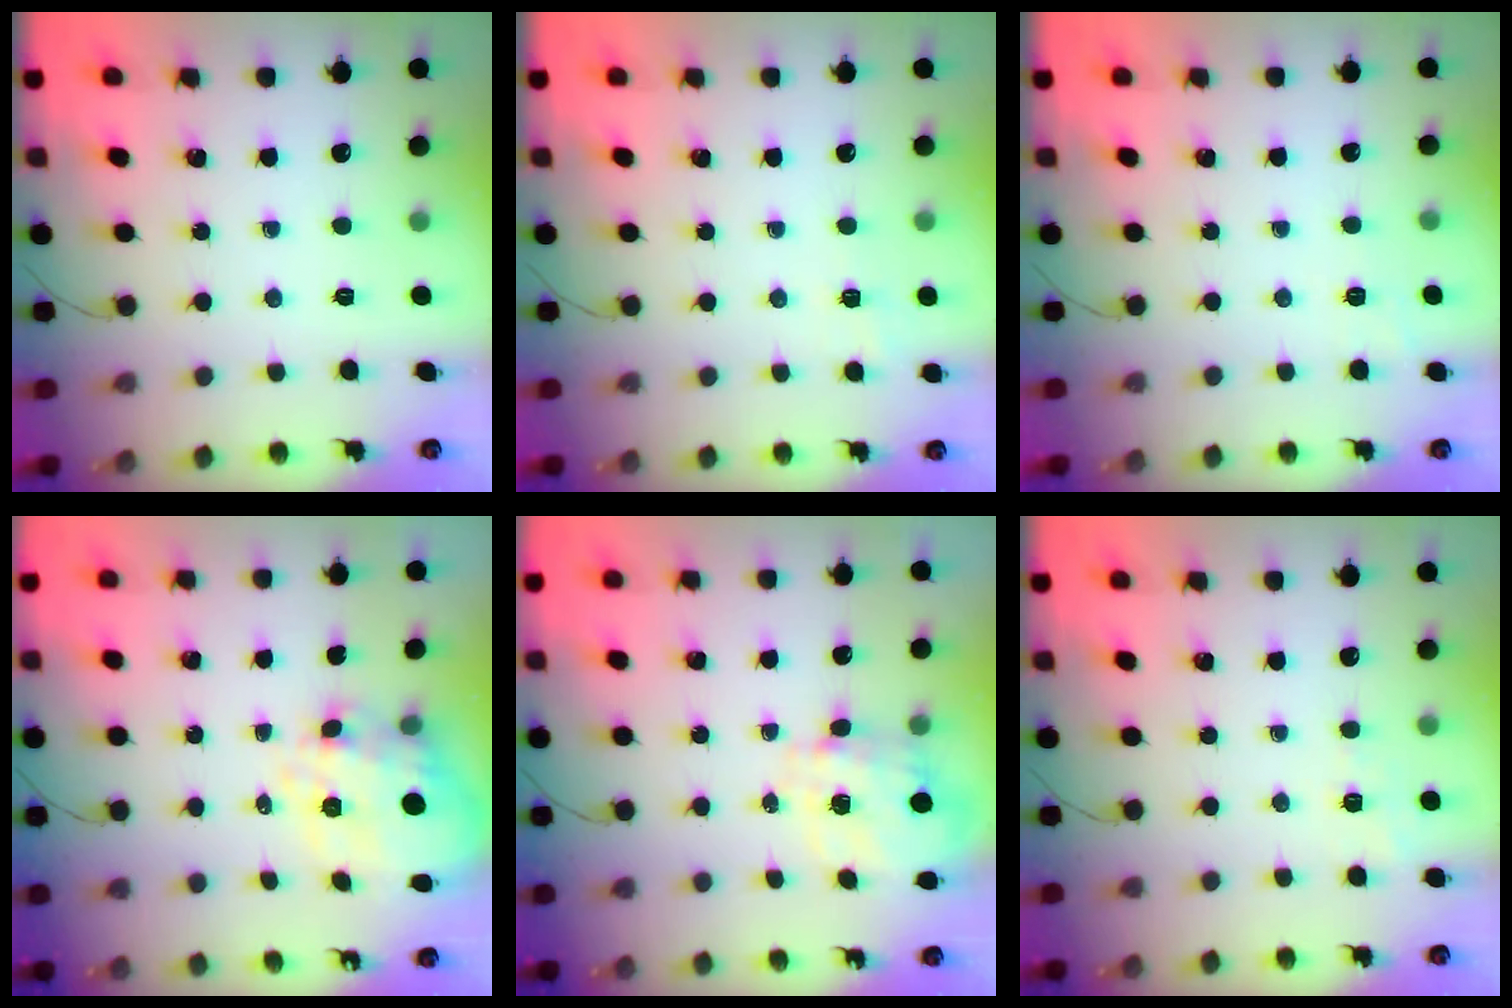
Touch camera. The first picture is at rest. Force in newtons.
{"total": 1.5, "press": 0.2, "slide": 1.5}
{"total": 1.6, "press": 0.2, "slide": 1.6}
{"total": 11.6, "press": 11.2, "slide": 3.1}
{"total": 3.6, "press": 3.4, "slide": 1.0}
{"total": 1.4, "press": 0.6, "slide": 1.3}